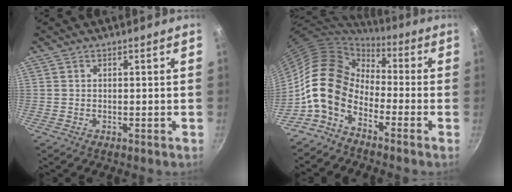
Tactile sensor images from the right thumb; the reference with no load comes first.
{"total": 12.6, "force": [-4.7, 8.5, 8.0], "torque": [-0.123, 0.046, -0.117]}